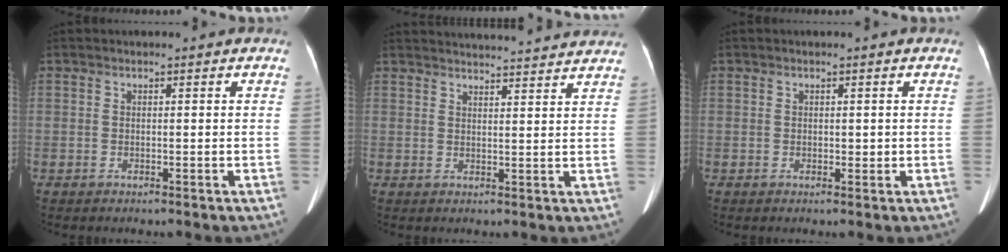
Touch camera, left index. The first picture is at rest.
{"total": 17.3, "force": [16.8, 1.1, 4.3], "torque": [-0.059, 0.017, 0.212]}
{"total": 0.8, "force": [0.1, 0.6, 0.5], "torque": [-0.004, 0.000, 0.001]}